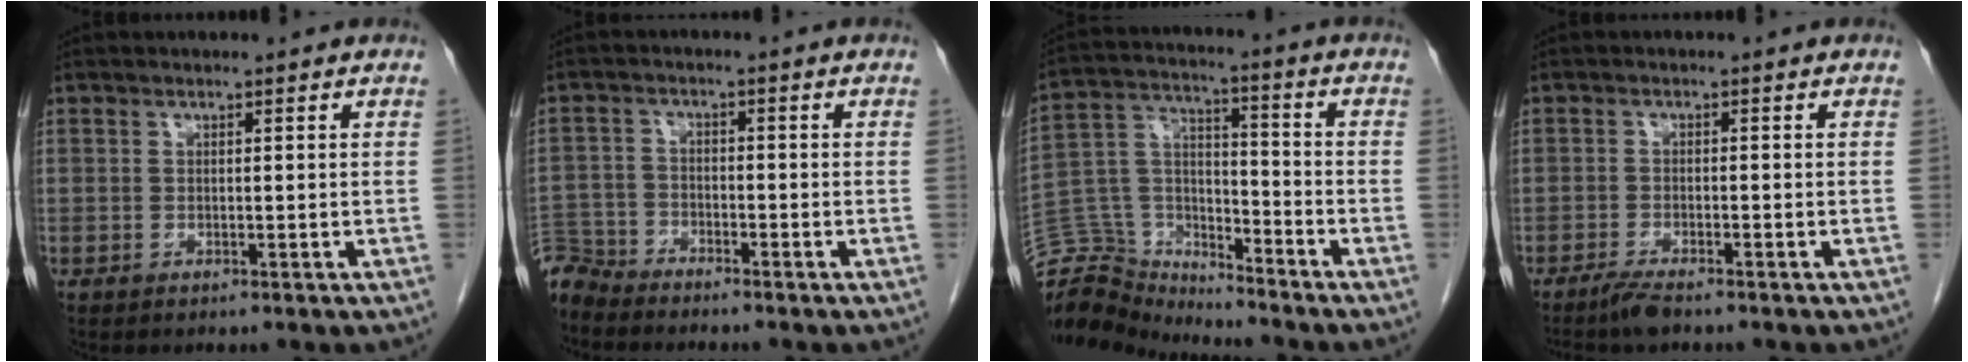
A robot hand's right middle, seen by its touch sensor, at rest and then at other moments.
{"total": 5.3, "force": [-5.3, 0.7, -0.4], "torque": [0.012, -0.006, -0.103]}
{"total": 12.0, "force": [-11.7, 2.5, -0.4], "torque": [-0.003, 0.063, -0.218]}
{"total": 2.7, "force": [-2.3, 0.2, 1.4], "torque": [-0.034, -0.006, -0.044]}